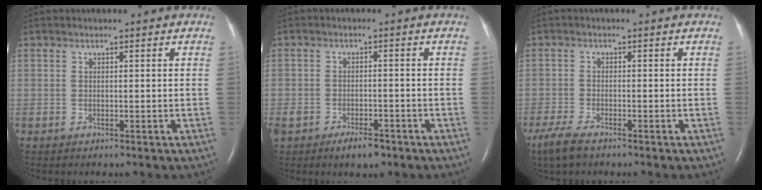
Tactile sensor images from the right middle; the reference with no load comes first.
{"total": 5.8, "force": [-4.0, 2.7, 3.1], "torque": [-0.057, -0.001, -0.064]}
{"total": 4.8, "force": [-3.6, 1.1, 3.0], "torque": [-0.069, -0.013, -0.063]}